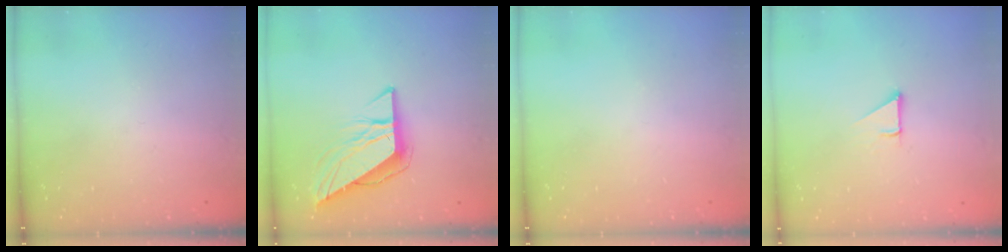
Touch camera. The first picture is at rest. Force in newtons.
{"total": 9.3, "press": 9.3, "slide": 0.5}
{"total": 0.0}
{"total": 1.6, "press": 1.6, "slide": 0.2}